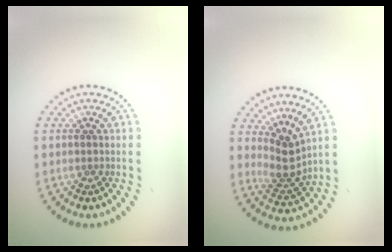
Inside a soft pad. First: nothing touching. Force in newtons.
{"total": 2.6, "press": 1.8, "slide": 1.9}